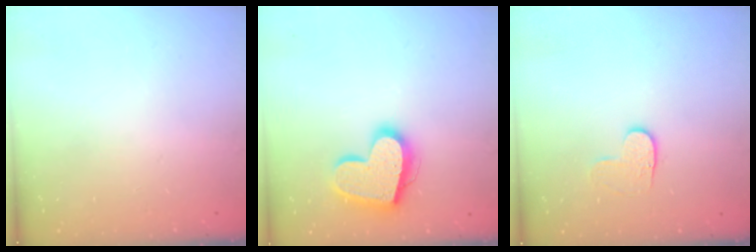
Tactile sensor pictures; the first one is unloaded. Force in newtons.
{"total": 17.7, "press": 17.6, "slide": 1.5}
{"total": 4.0, "press": 4.0, "slide": 0.4}